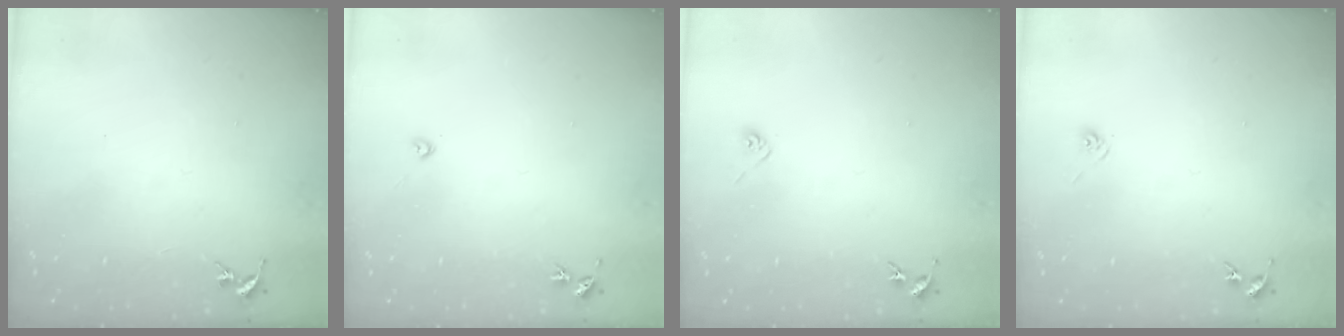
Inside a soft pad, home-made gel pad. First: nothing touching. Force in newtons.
{"total": 2.2, "press": 2.2, "slide": 0.3}
{"total": 2.9, "press": 2.8, "slide": 0.8}
{"total": 2.9, "press": 2.6, "slide": 1.4}